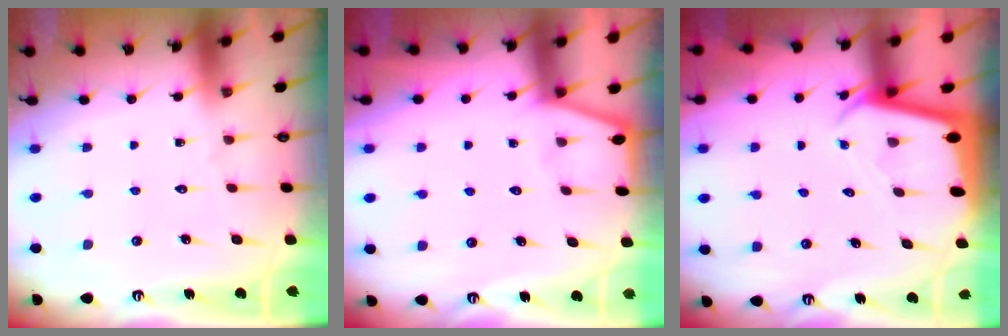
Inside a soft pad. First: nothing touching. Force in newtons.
{"total": 1.3, "press": 1.3, "slide": 0.1}
{"total": 2.1, "press": 2.1, "slide": 0.2}